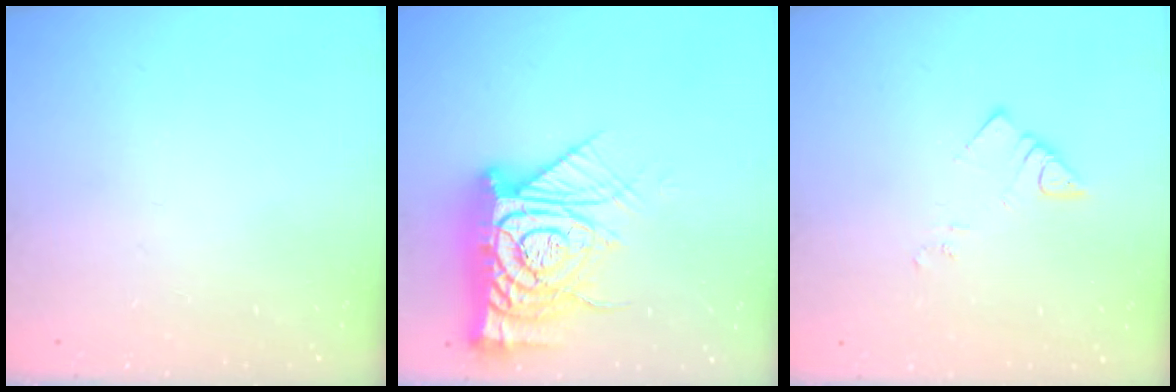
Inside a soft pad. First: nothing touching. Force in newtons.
{"total": 22.0, "press": 21.9, "slide": 2.2}
{"total": 3.7, "press": 3.7, "slide": 0.4}